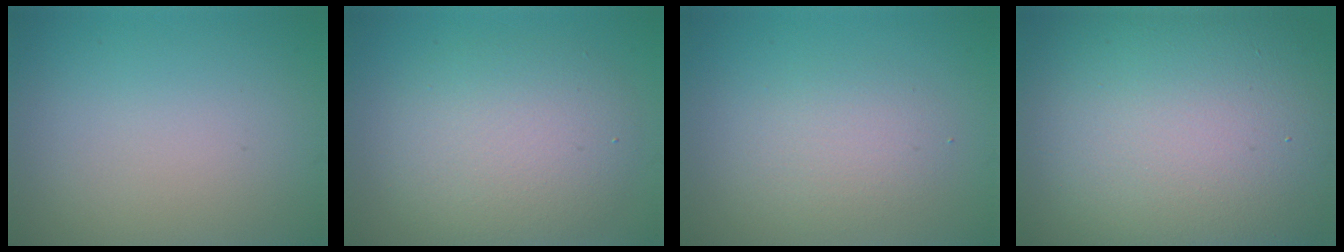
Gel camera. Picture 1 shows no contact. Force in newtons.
{"total": 5.6, "press": 5.6, "slide": 0.2}
{"total": 2.4, "press": 2.4, "slide": 0.2}
{"total": 19.3, "press": 19.3, "slide": 1.0}